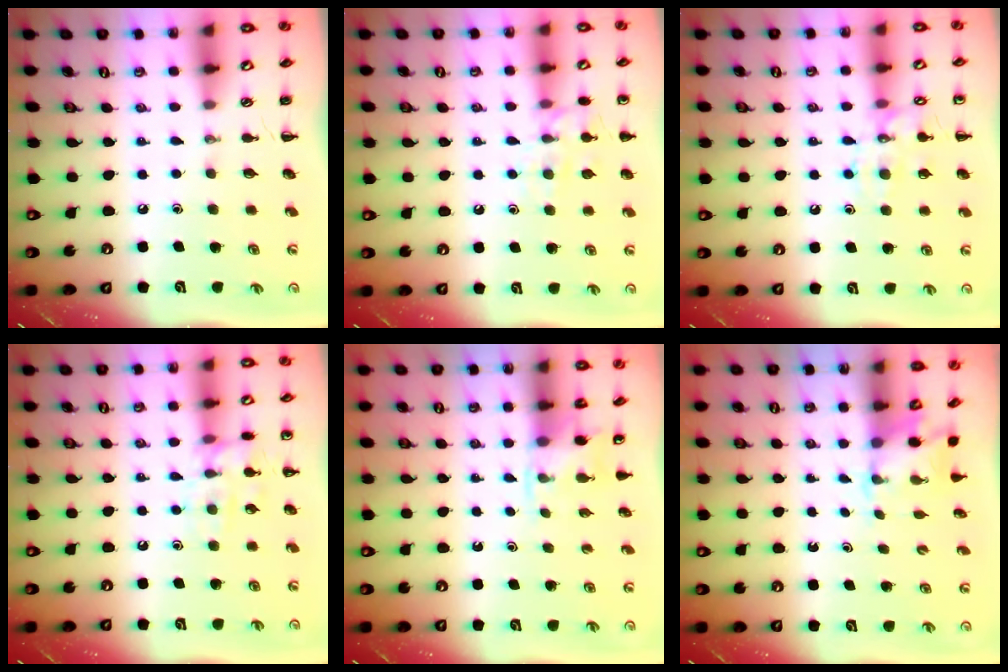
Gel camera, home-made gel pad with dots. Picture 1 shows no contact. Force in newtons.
{"total": 10.7, "press": 10.6, "slide": 0.9}
{"total": 11.1, "press": 11.1, "slide": 0.6}
{"total": 10.2, "press": 10.2, "slide": 0.9}
{"total": 4.8, "press": 4.6, "slide": 1.4}
{"total": 1.7, "press": 1.5, "slide": 0.6}